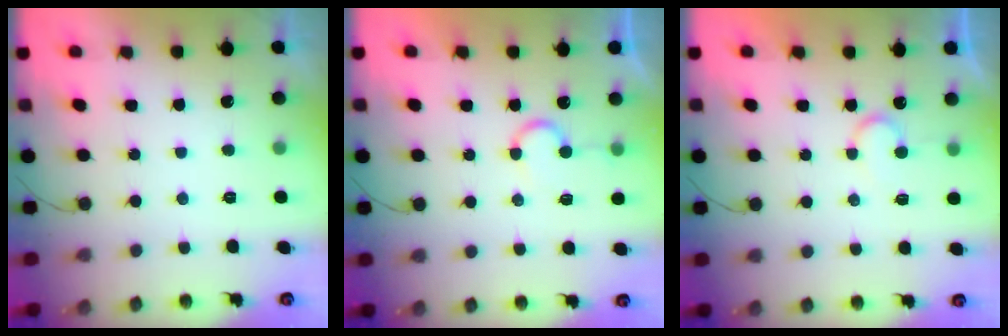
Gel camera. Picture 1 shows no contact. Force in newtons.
{"total": 6.1, "press": 6.1, "slide": 0.6}
{"total": 6.3, "press": 6.3, "slide": 0.4}